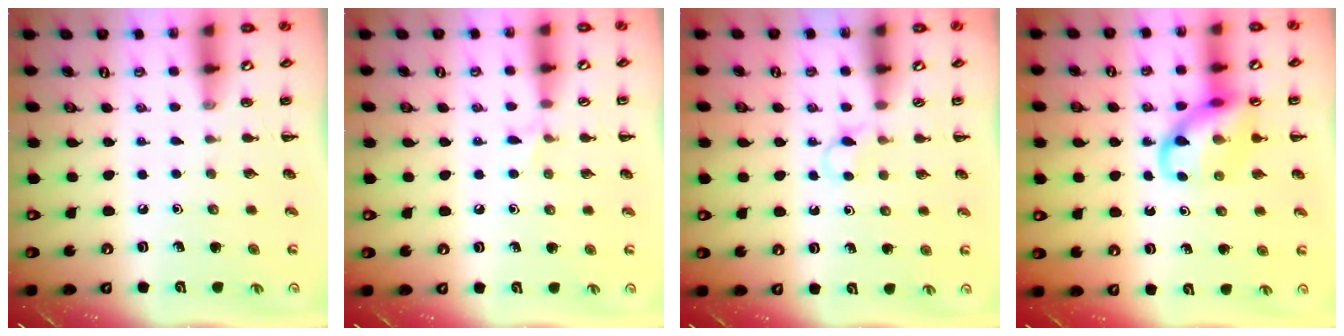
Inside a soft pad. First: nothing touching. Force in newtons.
{"total": 4.6, "press": 4.3, "slide": 1.7}
{"total": 2.8, "press": 2.7, "slide": 0.8}
{"total": 11.8, "press": 11.7, "slide": 1.6}